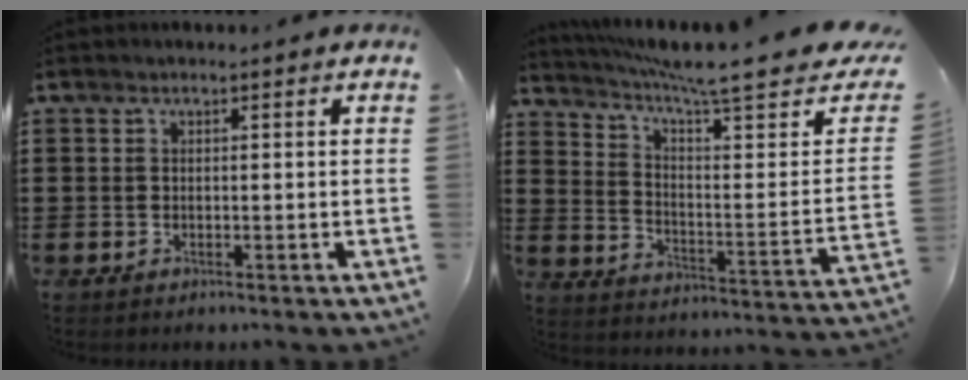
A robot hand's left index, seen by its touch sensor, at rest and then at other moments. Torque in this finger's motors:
{"motor_torque": [1.13, -1.01, 0.59, 0.20]}